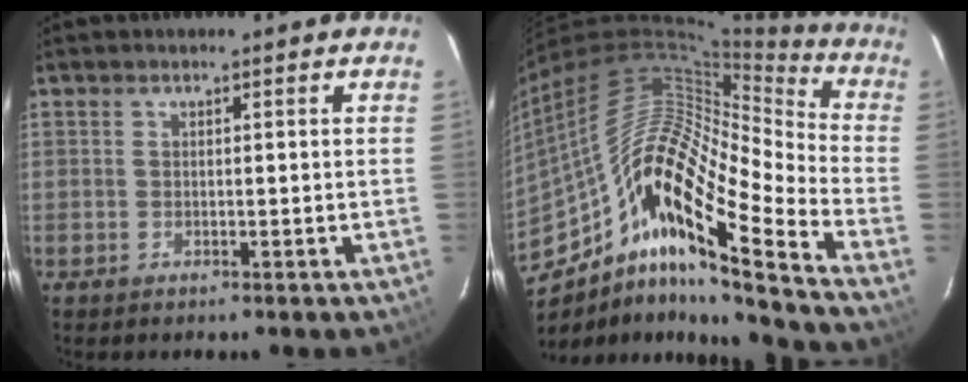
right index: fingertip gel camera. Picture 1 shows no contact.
{"total": 21.8, "force": [-8.9, 4.1, 19.4], "torque": [-0.324, -0.032, -0.171]}